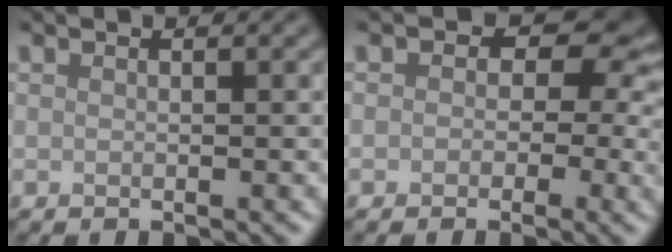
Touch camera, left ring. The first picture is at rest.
{"total": 4.7, "force": [0.5, 3.7, 2.9], "torque": [0.002, 0.012, -0.004]}